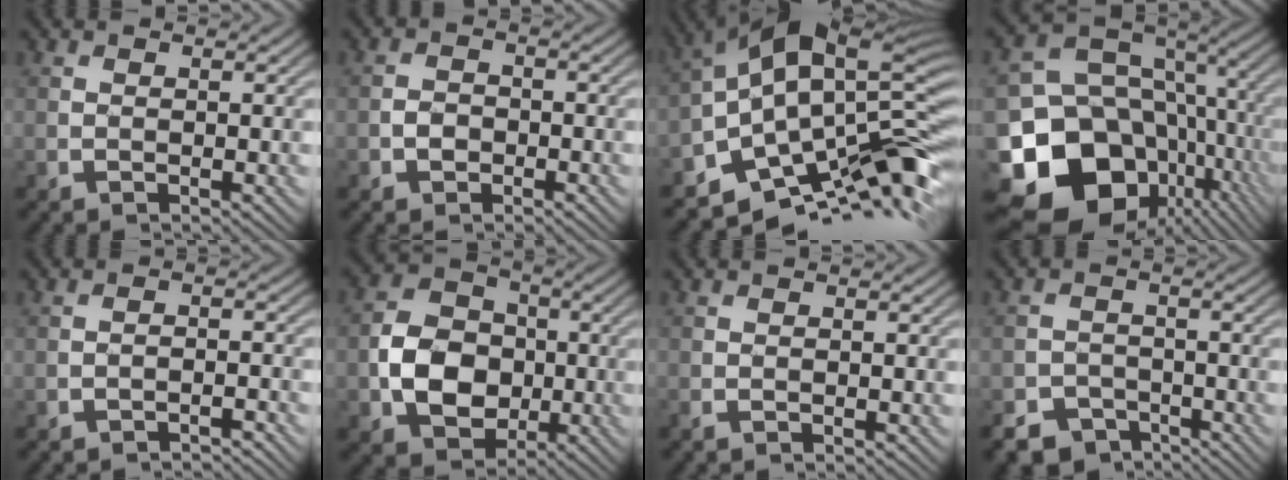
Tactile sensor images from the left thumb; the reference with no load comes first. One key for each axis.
{"total": 2.1, "fx": -1.0, "fy": 1.6, "fz": 0.9, "tx": -0.014, "ty": 0.003, "tz": -0.023}
{"total": 15.0, "fx": -4.8, "fy": 7.5, "fz": 12.0, "tx": -0.197, "ty": -0.005, "tz": -0.088}
{"total": 20.7, "fx": -6.9, "fy": 16.3, "fz": 10.8, "tx": -0.233, "ty": -0.044, "tz": -0.081}
{"total": 1.9, "fx": -1.8, "fy": 0.3, "fz": 0.7, "tx": -0.008, "ty": 0.005, "tz": -0.031}
{"total": 8.9, "fx": -1.7, "fy": 7.2, "fz": 4.9, "tx": -0.102, "ty": -0.003, "tz": -0.044}
{"total": 0.9, "fx": -0.8, "fy": 0.3, "fz": 0.4, "tx": -0.010, "ty": -0.004, "tz": -0.015}
{"total": 6.4, "fx": -5.0, "fy": 3.7, "fz": 1.6, "tx": -0.024, "ty": -0.010, "tz": -0.086}